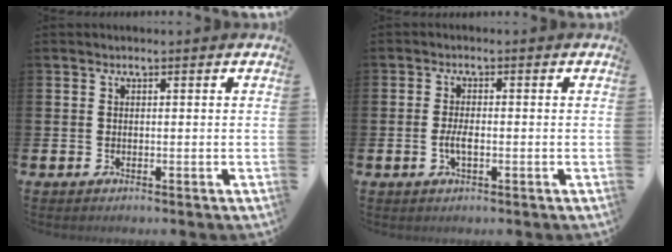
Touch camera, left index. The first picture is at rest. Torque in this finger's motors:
{"motor_torque": [0.56, -0.12, 0.06, 0.09]}